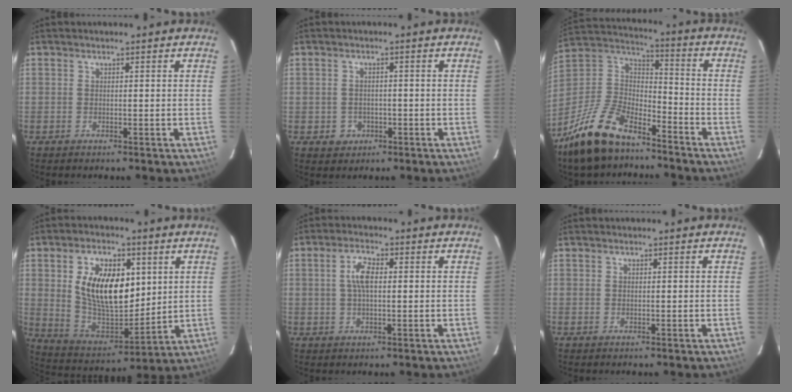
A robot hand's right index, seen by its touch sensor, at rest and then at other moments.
{"total": 3.3, "force": [-1.1, 3.1, 0.5], "torque": [-0.016, 0.006, -0.010]}
{"total": 19.7, "force": [-14.2, 8.2, 10.8], "torque": [-0.239, 0.000, -0.260]}
{"total": 14.8, "force": [3.5, 8.2, 11.8], "torque": [-0.222, 0.003, 0.079]}
{"total": 4.6, "force": [0.5, 2.1, 4.1], "torque": [-0.081, 0.010, 0.010]}
{"total": 0.0}